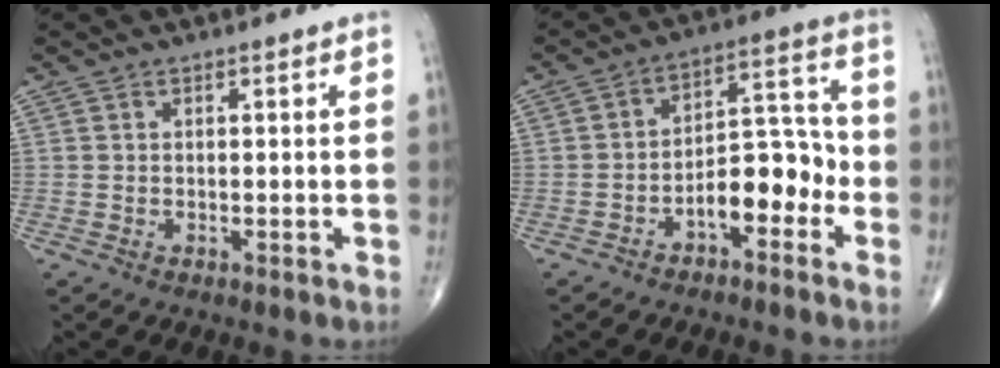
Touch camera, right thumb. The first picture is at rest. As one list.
[{"total": 10.5, "force": [-4.6, 5.4, 7.8], "torque": [-0.094, 0.060, -0.076]}]